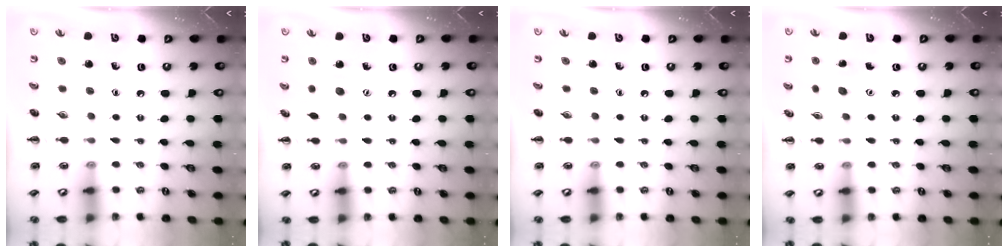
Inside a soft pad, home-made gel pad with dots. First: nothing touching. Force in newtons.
{"total": 4.4, "press": 4.3, "slide": 1.0}
{"total": 0.0}
{"total": 3.5, "press": 3.4, "slide": 0.9}